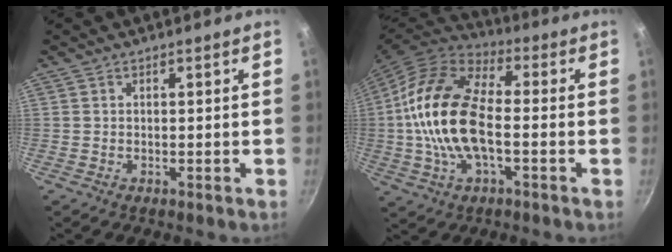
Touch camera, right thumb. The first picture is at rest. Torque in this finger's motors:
{"motor_torque": [-0.54, 1.85, 2.22, -0.55, 0.69]}